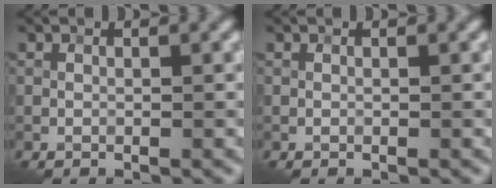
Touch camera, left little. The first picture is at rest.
{"total": 0.0}